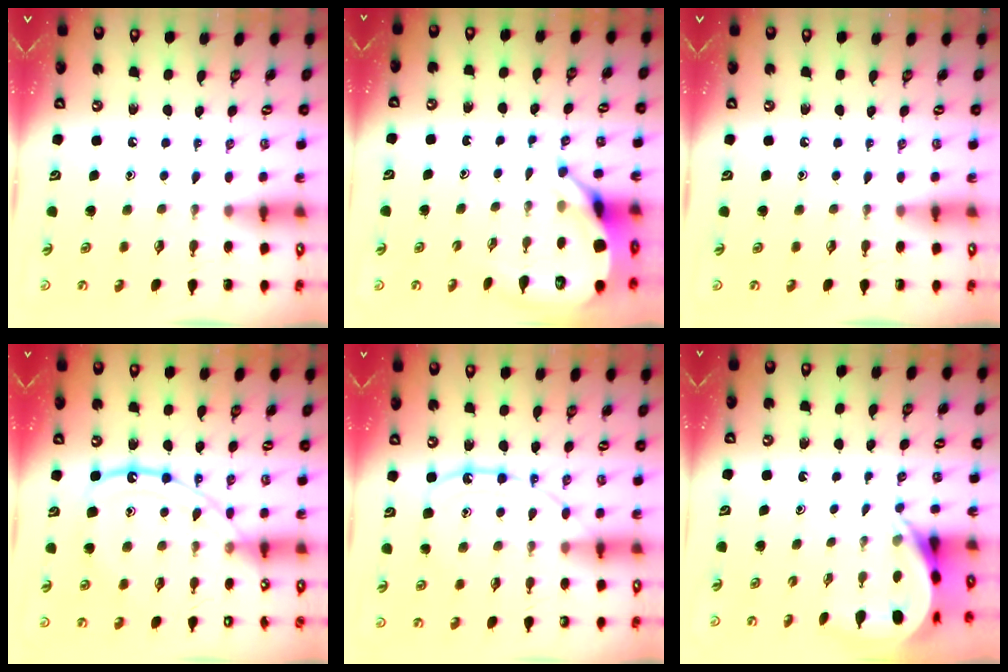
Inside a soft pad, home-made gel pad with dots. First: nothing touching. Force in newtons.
{"total": 7.3, "press": 7.3, "slide": 0.9}
{"total": 0.0}
{"total": 13.7, "press": 13.6, "slide": 1.2}
{"total": 12.3, "press": 12.2, "slide": 1.3}
{"total": 4.6, "press": 4.6, "slide": 0.5}